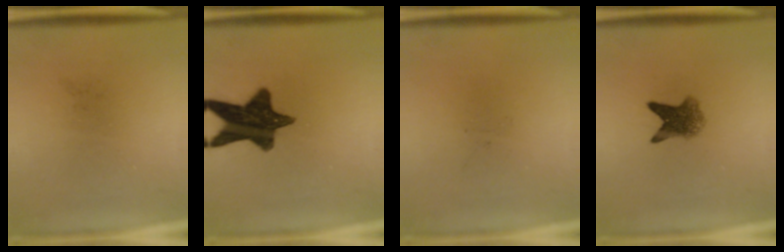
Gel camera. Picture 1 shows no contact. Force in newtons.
{"total": 13.5}
{"total": 0.0}
{"total": 4.9}